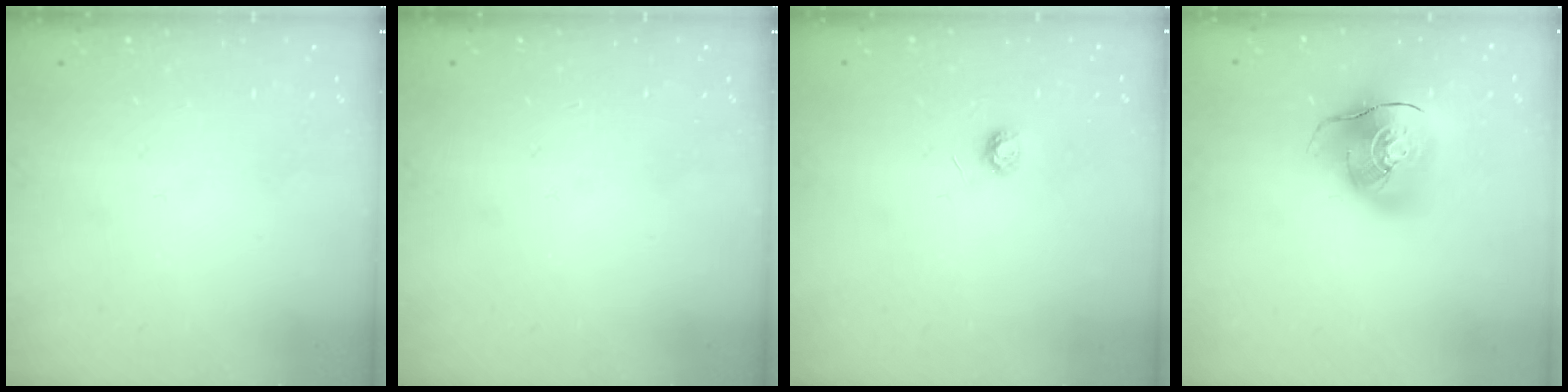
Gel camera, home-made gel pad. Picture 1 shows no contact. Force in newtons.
{"total": 0.0}
{"total": 3.5, "press": 3.4, "slide": 0.3}
{"total": 14.8, "press": 14.5, "slide": 2.6}